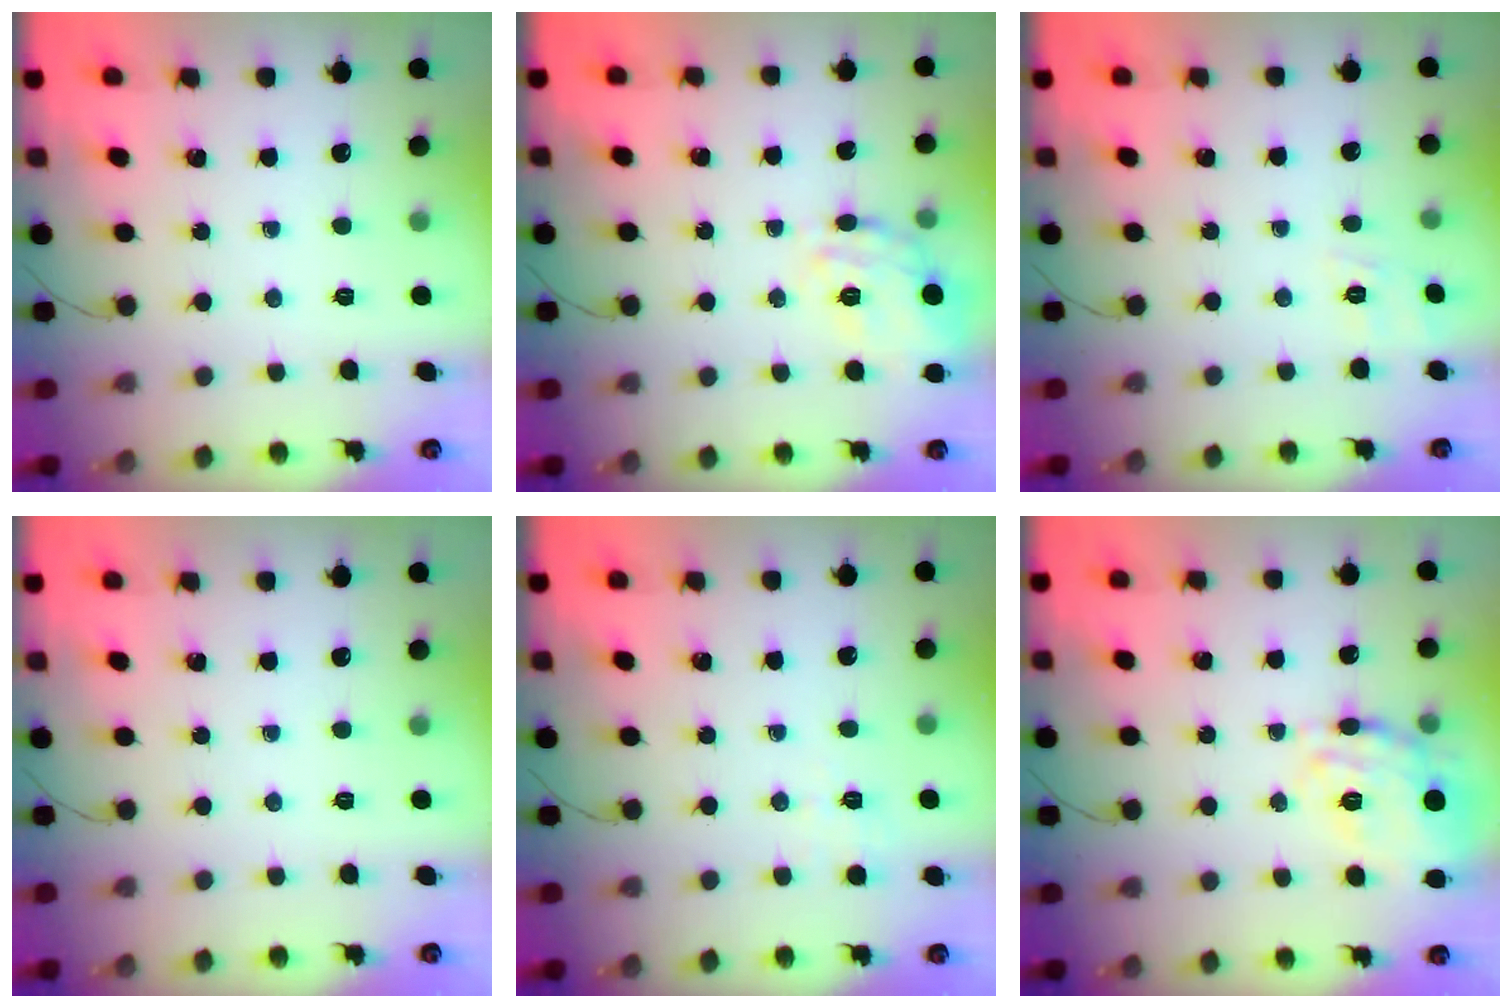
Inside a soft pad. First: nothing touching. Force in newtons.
{"total": 16.5, "press": 16.5, "slide": 0.5}
{"total": 3.4, "press": 2.9, "slide": 1.7}
{"total": 0.0}
{"total": 2.7, "press": 2.0, "slide": 1.8}
{"total": 18.7, "press": 18.6, "slide": 1.5}